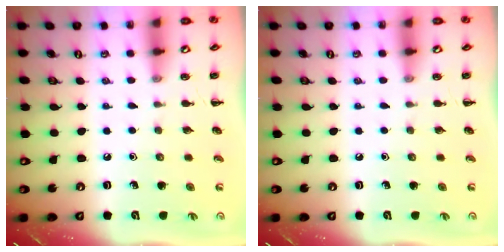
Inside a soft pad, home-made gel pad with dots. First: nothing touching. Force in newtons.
{"total": 0.0}